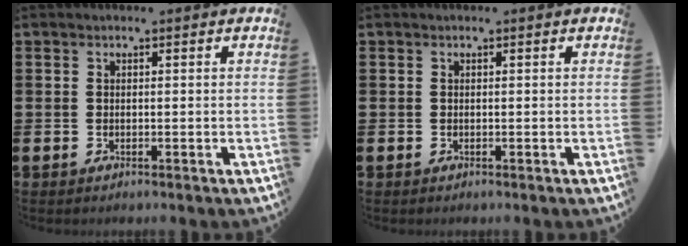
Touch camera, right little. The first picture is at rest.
{"total": 0.0}